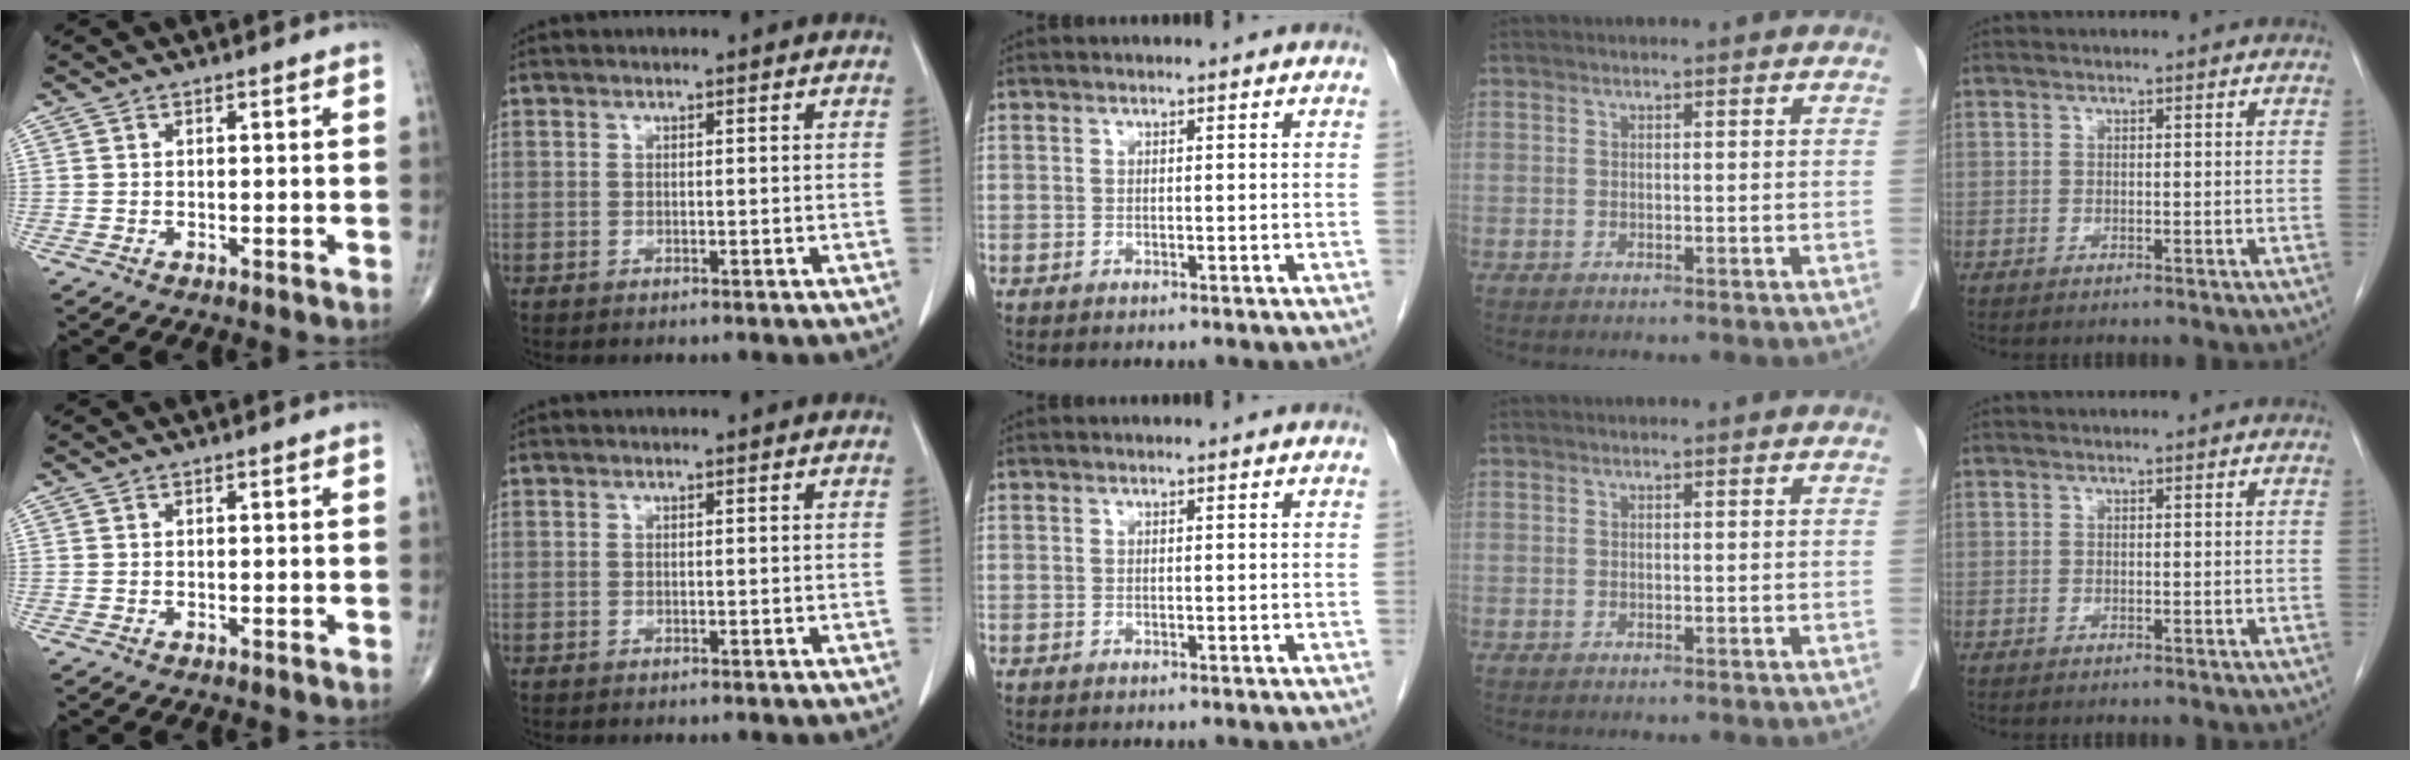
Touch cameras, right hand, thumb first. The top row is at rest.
{}